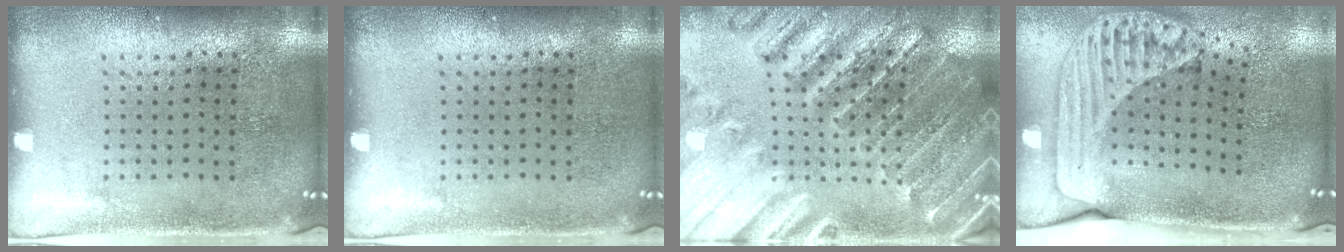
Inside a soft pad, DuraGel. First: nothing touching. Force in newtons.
{"total": 0.0}
{"total": 2.7, "press": 2.7, "slide": 0.4}
{"total": 2.4, "press": 1.8, "slide": 1.7}